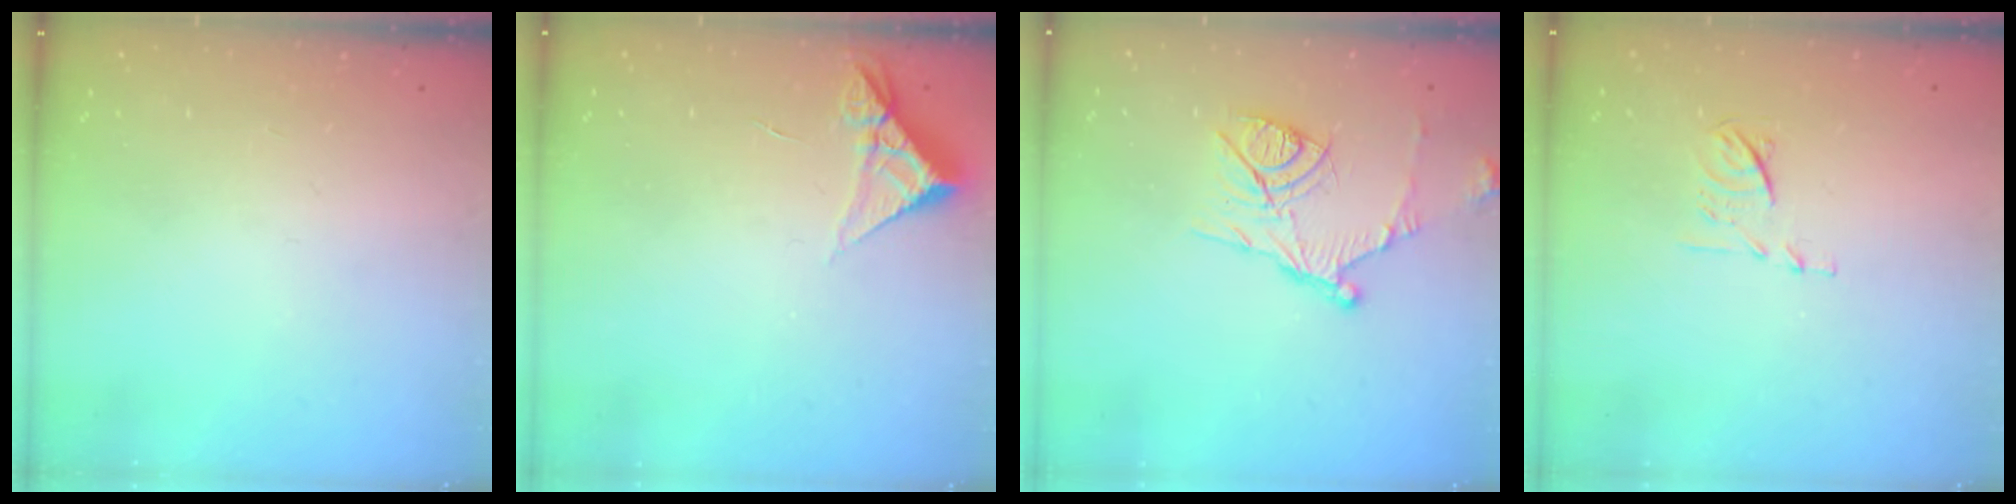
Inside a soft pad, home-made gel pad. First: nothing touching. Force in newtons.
{"total": 5.2, "press": 5.2, "slide": 0.3}
{"total": 12.8, "press": 12.8, "slide": 0.8}
{"total": 6.6, "press": 6.6, "slide": 0.9}